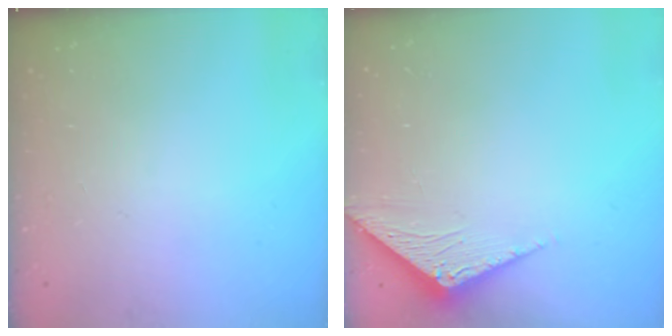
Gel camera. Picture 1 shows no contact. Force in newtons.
{"total": 3.3, "press": 3.3, "slide": 0.3}